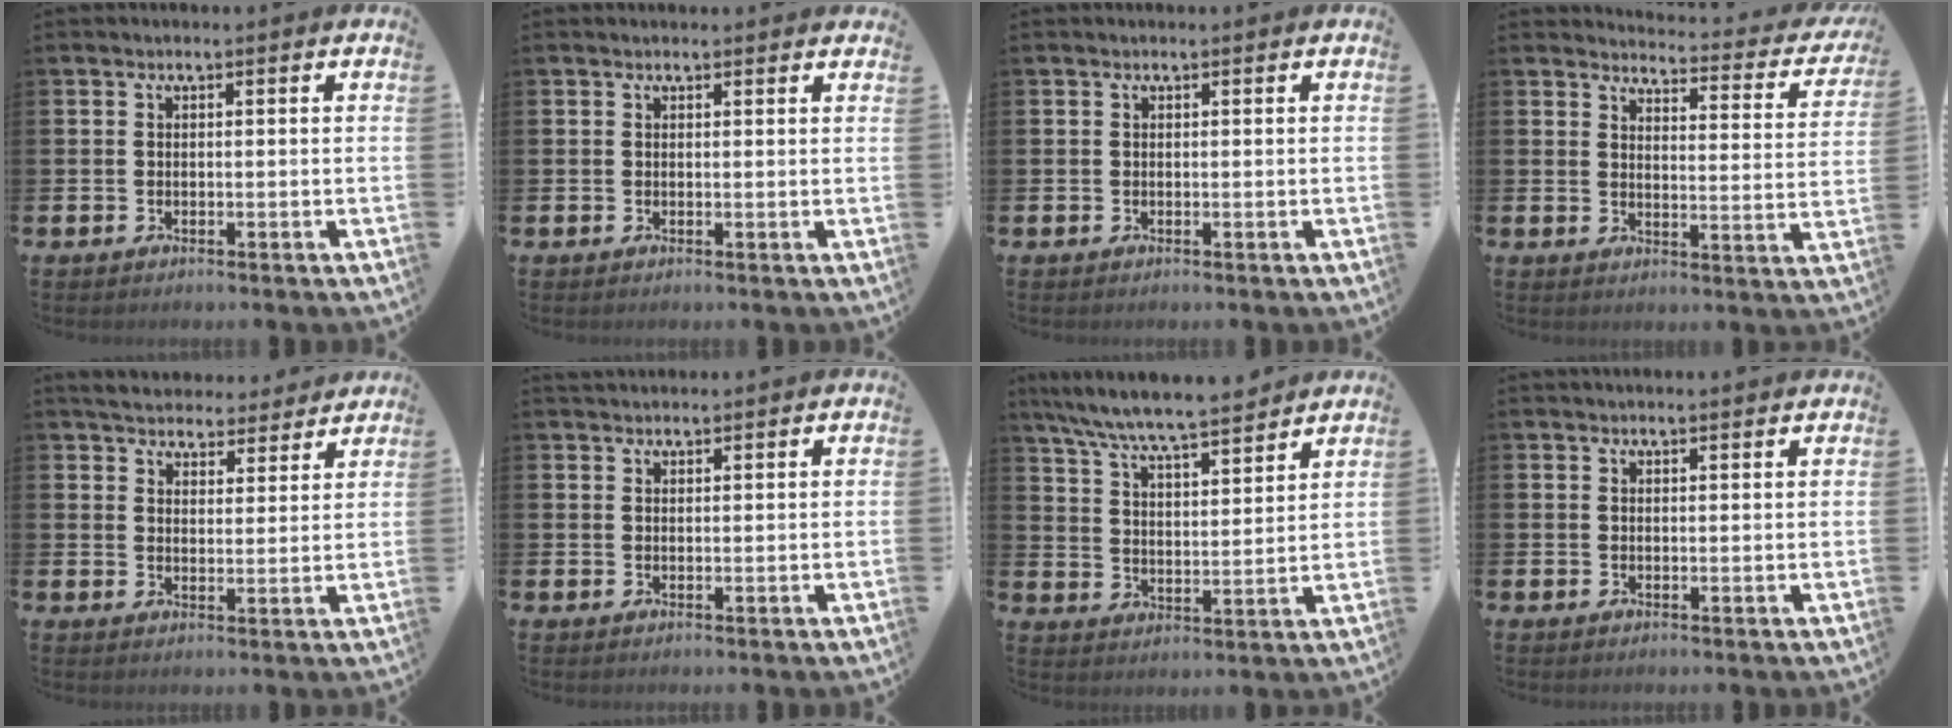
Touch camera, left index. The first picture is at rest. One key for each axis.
{"total": 0.7, "fx": 0.7, "fy": 0.1, "fz": 0.1, "tx": 0.008, "ty": -0.003, "tz": 0.011}
{"total": 0.0}
{"total": 3.0, "fx": 2.9, "fy": 0.6, "fz": 0.7, "tx": -0.016, "ty": -0.035, "tz": 0.040}
{"total": 4.9, "fx": 4.7, "fy": 1.2, "fz": 0.1, "tx": -0.019, "ty": -0.029, "tz": 0.082}
{"total": 1.5, "fx": 1.4, "fy": 0.4, "fz": 0.0, "tx": 0.007, "ty": -0.003, "tz": 0.025}
{"total": 7.6, "fx": 7.3, "fy": 0.1, "fz": 2.2, "tx": -0.075, "ty": -0.049, "tz": 0.128}
{"total": 1.1, "fx": 1.1, "fy": 0.0, "fz": 0.2, "tx": 0.006, "ty": -0.004, "tz": 0.018}